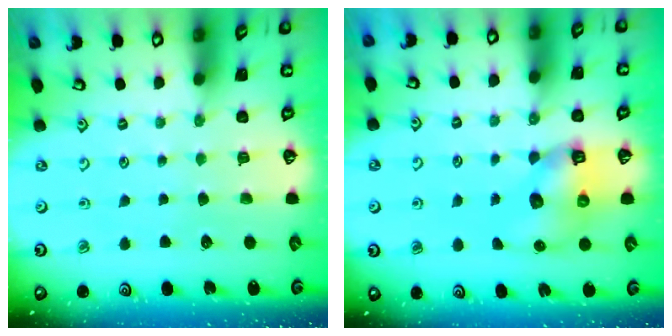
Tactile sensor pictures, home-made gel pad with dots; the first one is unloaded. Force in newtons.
{"total": 7.8, "press": 7.7, "slide": 1.0}